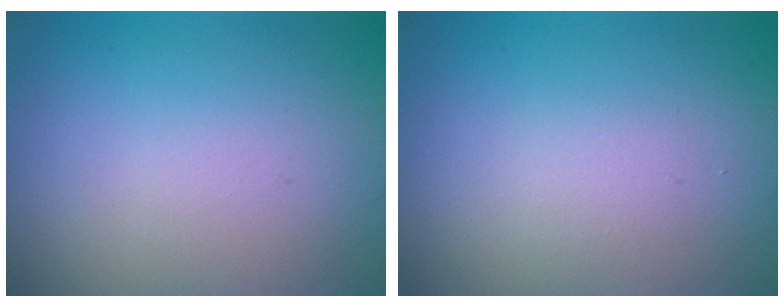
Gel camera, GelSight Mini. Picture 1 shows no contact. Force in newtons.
{"total": 1.1, "press": 1.1, "slide": 0.2}